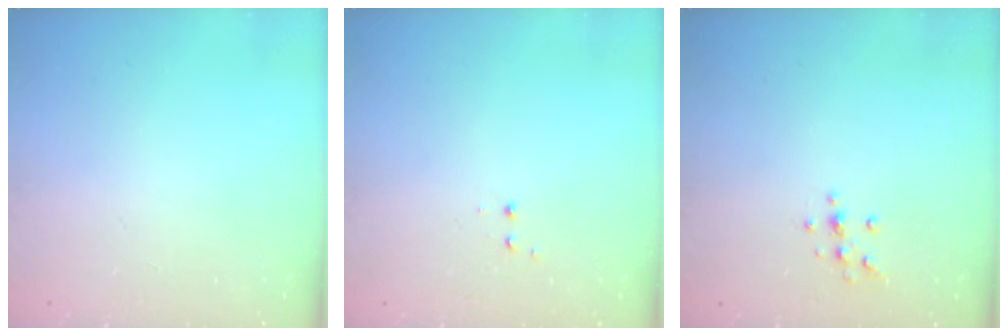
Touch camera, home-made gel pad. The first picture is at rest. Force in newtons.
{"total": 1.2, "press": 1.1, "slide": 0.5}
{"total": 5.6, "press": 5.6, "slide": 0.6}